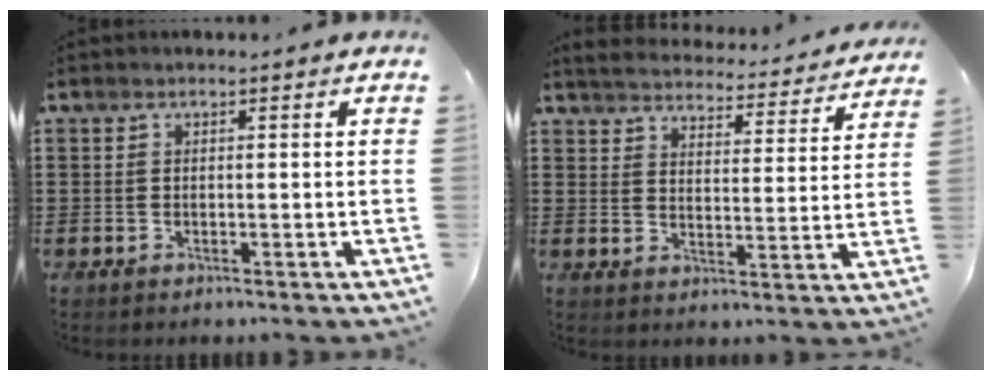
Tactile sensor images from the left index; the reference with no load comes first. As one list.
[{"total": 4.3, "force": [4.2, -0.3, 0.3], "torque": [-0.030, -0.037, 0.069]}]